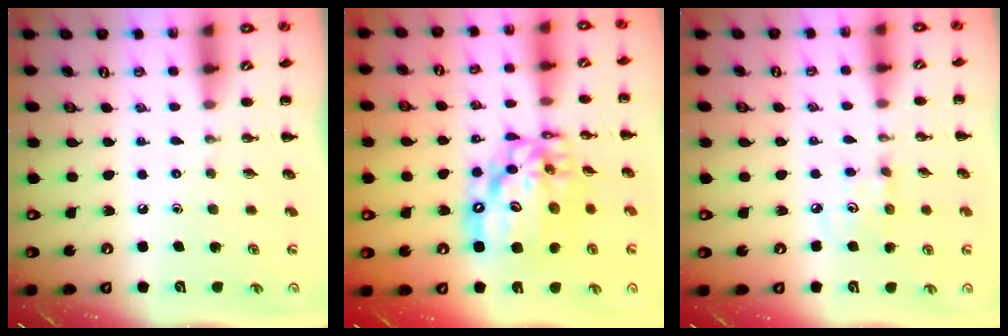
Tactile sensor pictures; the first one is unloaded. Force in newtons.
{"total": 17.4, "press": 16.8, "slide": 4.6}
{"total": 3.5, "press": 3.4, "slide": 1.0}